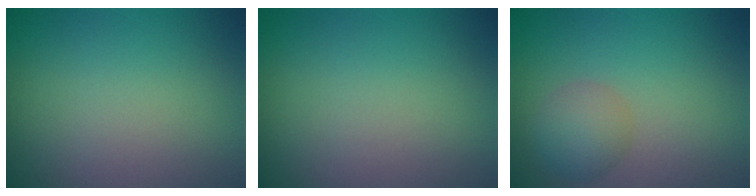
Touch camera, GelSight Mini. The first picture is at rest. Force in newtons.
{"total": 0.0}
{"total": 2.6, "press": 2.6, "slide": 0.1}